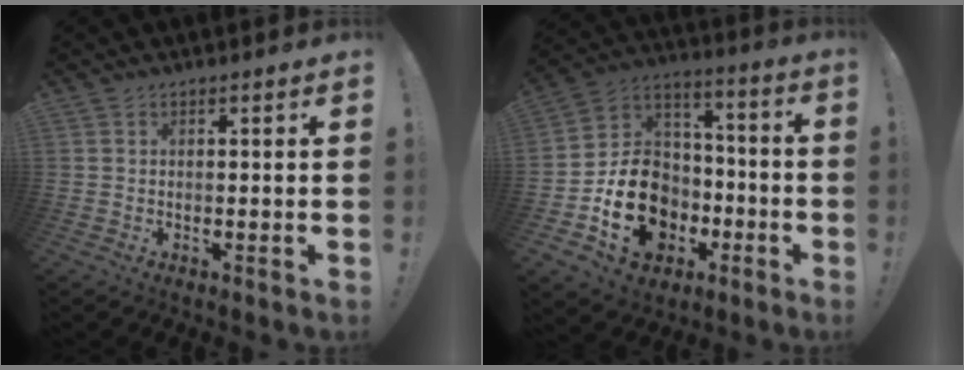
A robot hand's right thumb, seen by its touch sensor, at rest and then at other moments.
{"total": 19.8, "force": [-7.5, 15.2, 10.2], "torque": [-0.163, 0.043, -0.112]}